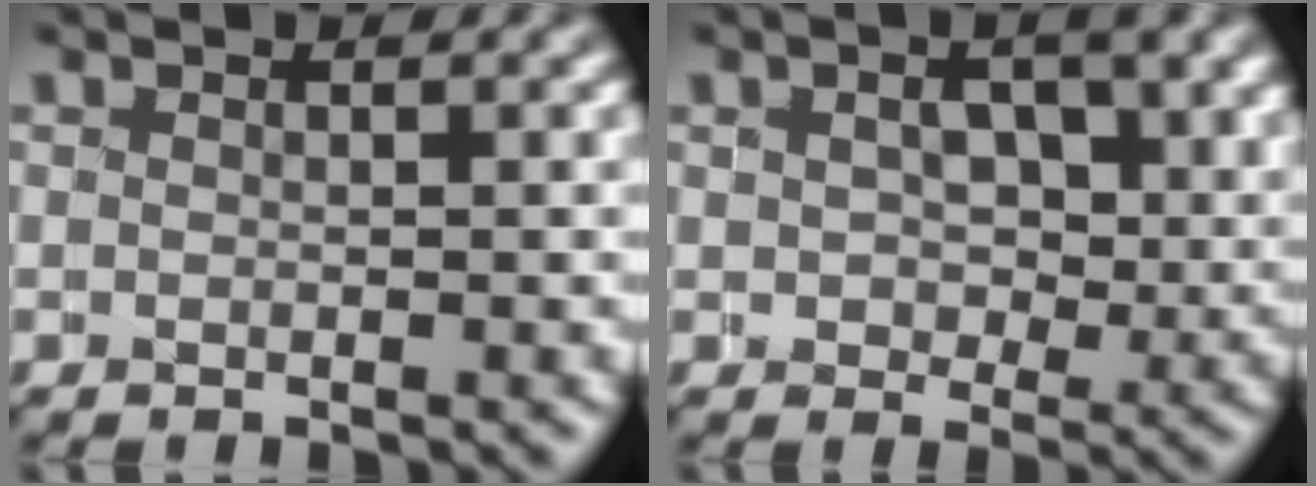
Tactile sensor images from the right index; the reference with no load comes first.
{"total": 2.6, "force": [1.0, 1.5, 1.9], "torque": [-0.021, -0.003, 0.021]}